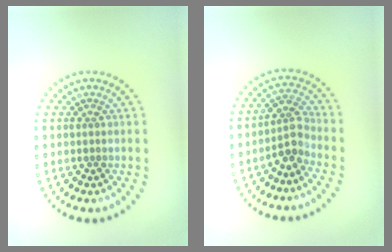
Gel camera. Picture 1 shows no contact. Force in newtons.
{"total": 2.7, "press": 2.0, "slide": 1.9}